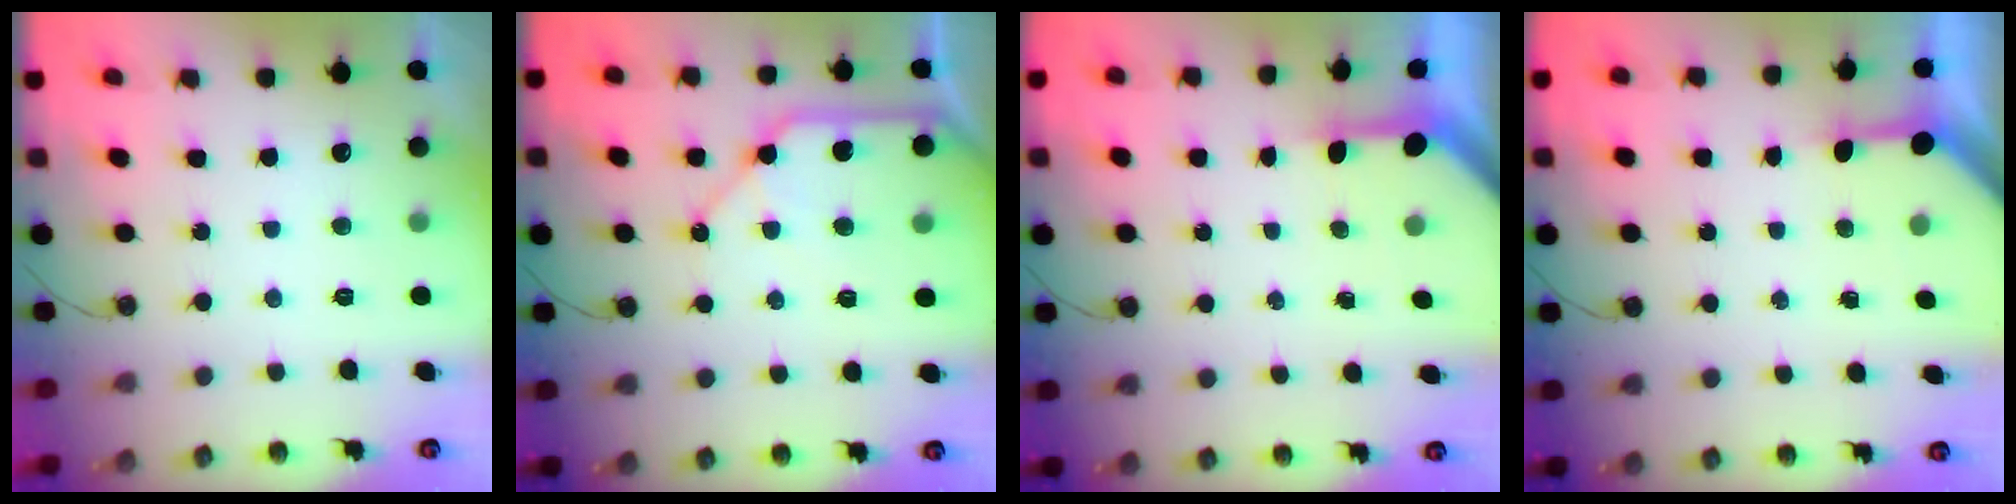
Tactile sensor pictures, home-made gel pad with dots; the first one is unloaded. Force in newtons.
{"total": 11.6, "press": 11.5, "slide": 1.4}
{"total": 3.5, "press": 3.5, "slide": 0.4}
{"total": 3.3, "press": 3.3, "slide": 0.3}